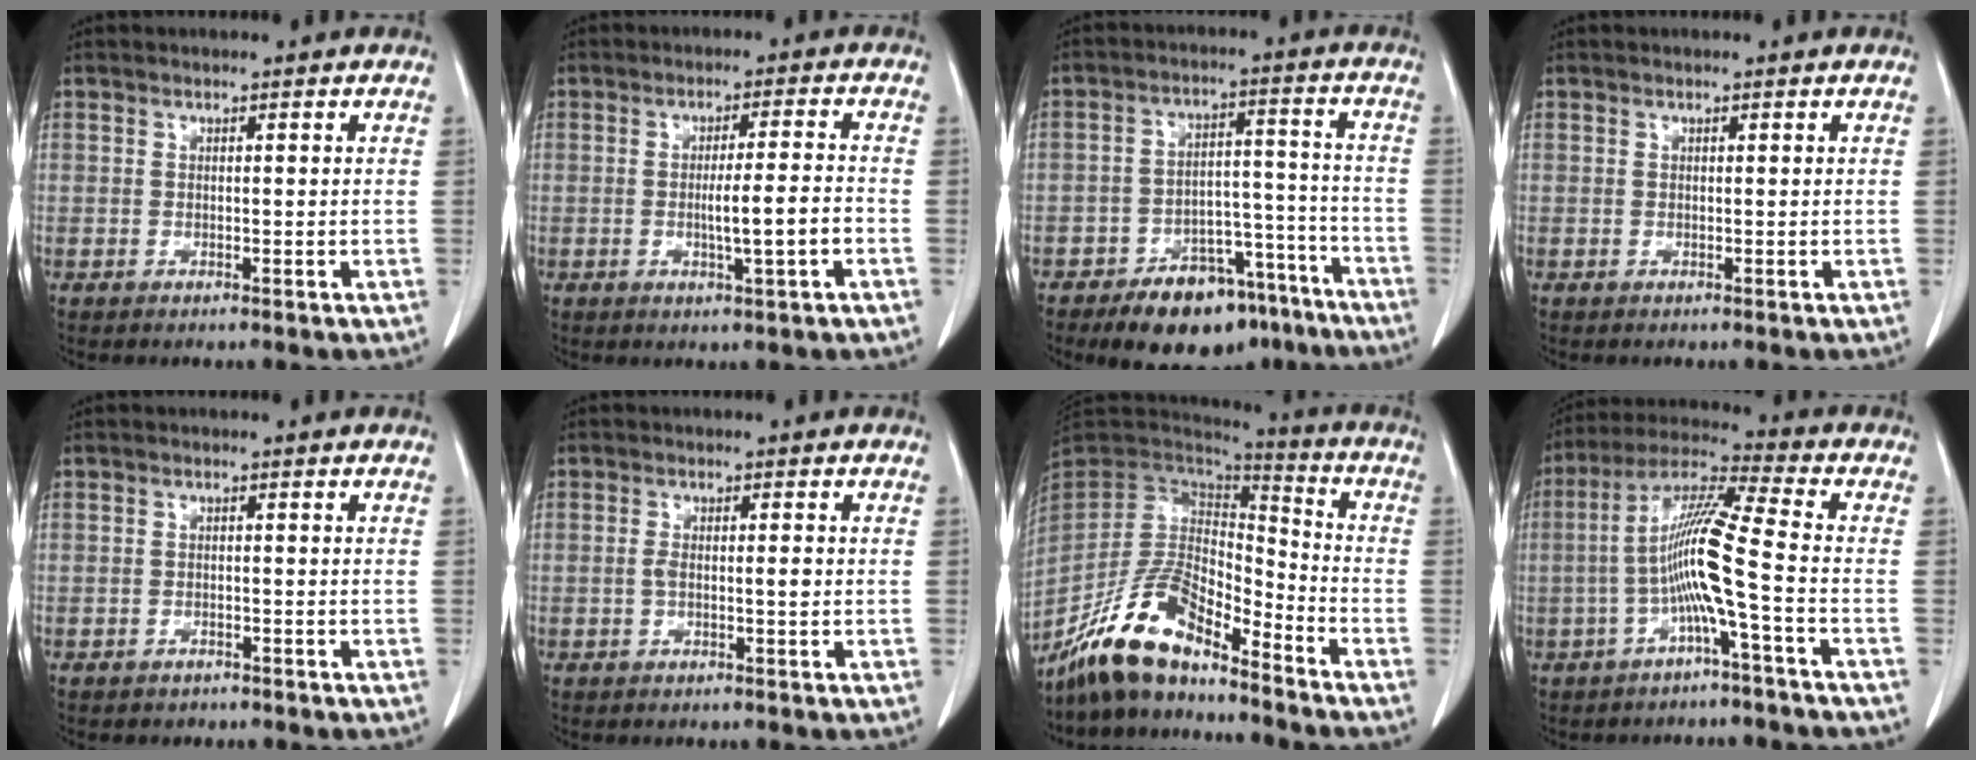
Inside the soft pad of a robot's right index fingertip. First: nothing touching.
{"total": 6.0, "force": [-1.5, -0.2, 5.8], "torque": [-0.095, -0.004, -0.022]}
{"total": 14.2, "force": [-10.5, 6.7, 6.8], "torque": [-0.072, 0.045, -0.157]}
{"total": 0.0}
{"total": 1.4, "force": [-1.1, 0.9, 0.1], "torque": [-0.009, 0.002, -0.017]}
{"total": 2.4, "force": [-0.3, 0.6, 2.3], "torque": [-0.044, 0.004, -0.004]}
{"total": 15.0, "force": [-12.0, 4.5, 7.7], "torque": [-0.145, 0.014, -0.227]}
{"total": 10.1, "force": [-2.5, -1.1, 9.8], "torque": [-0.193, 0.018, -0.053]}